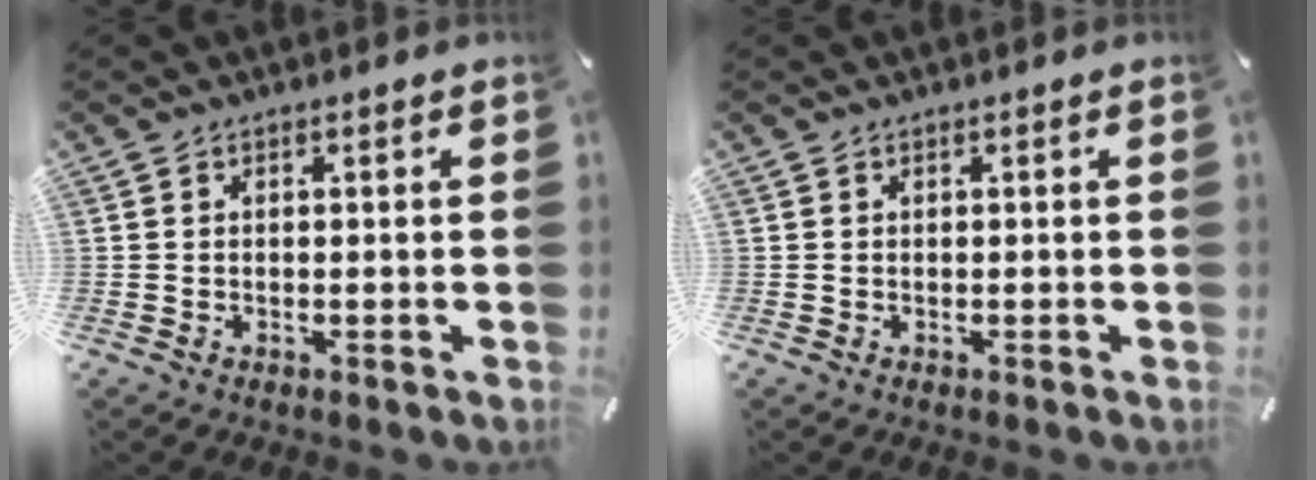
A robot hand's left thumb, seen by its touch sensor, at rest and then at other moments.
{"total": 0.0}